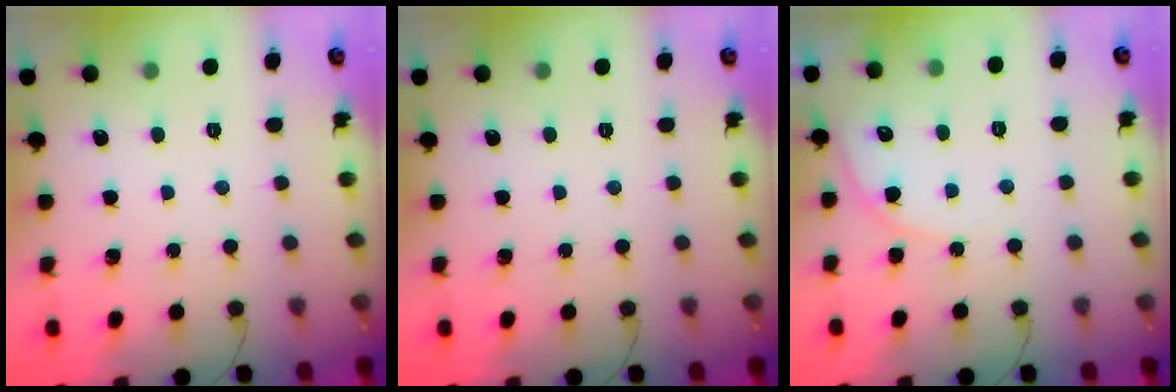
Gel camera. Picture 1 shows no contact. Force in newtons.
{"total": 0.0}
{"total": 5.6, "press": 5.6, "slide": 0.3}